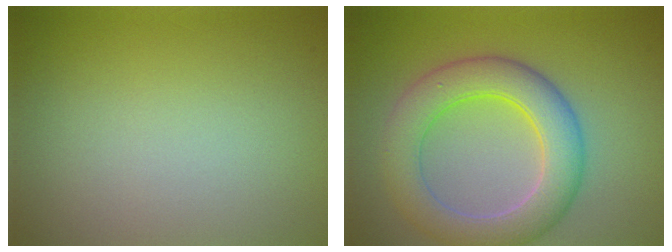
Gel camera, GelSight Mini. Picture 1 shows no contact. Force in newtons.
{"total": 6.6, "press": 6.6, "slide": 0.2}